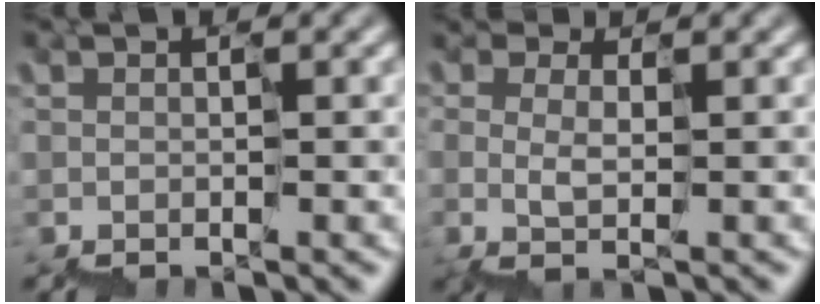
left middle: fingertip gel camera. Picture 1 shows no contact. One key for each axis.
{"total": 1.1, "fx": 0.7, "fy": 0.4, "fz": 0.7, "tx": -0.021, "ty": 0.002, "tz": 0.024}